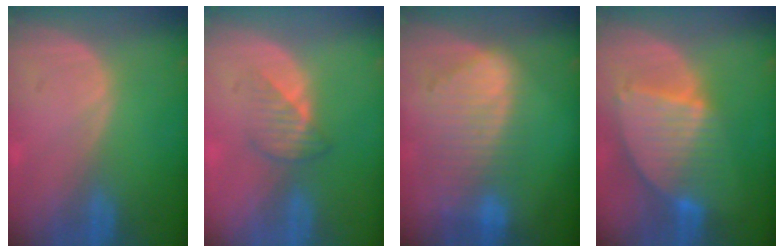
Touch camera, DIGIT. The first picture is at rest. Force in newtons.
{"total": 3.2, "press": 3.0, "slide": 1.0}
{"total": 9.4, "press": 8.2, "slide": 4.7}
{"total": 9.1, "press": 7.8, "slide": 4.7}